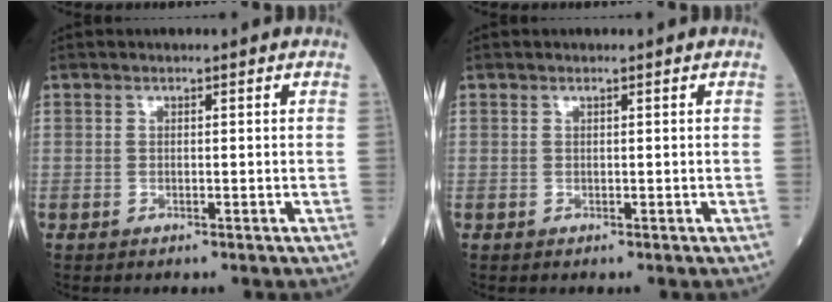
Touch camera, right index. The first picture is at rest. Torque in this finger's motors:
{"motor_torque": [-0.17, 0.07, 0.10, 0.02]}